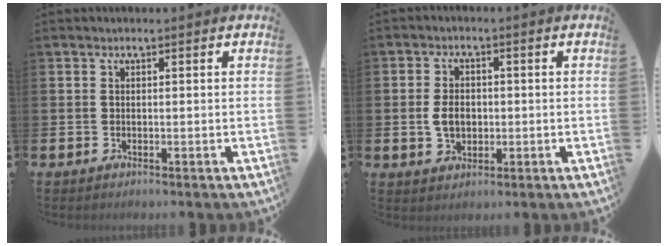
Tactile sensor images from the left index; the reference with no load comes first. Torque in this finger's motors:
{"motor_torque": [0.80, -0.03, 0.62, 0.16]}